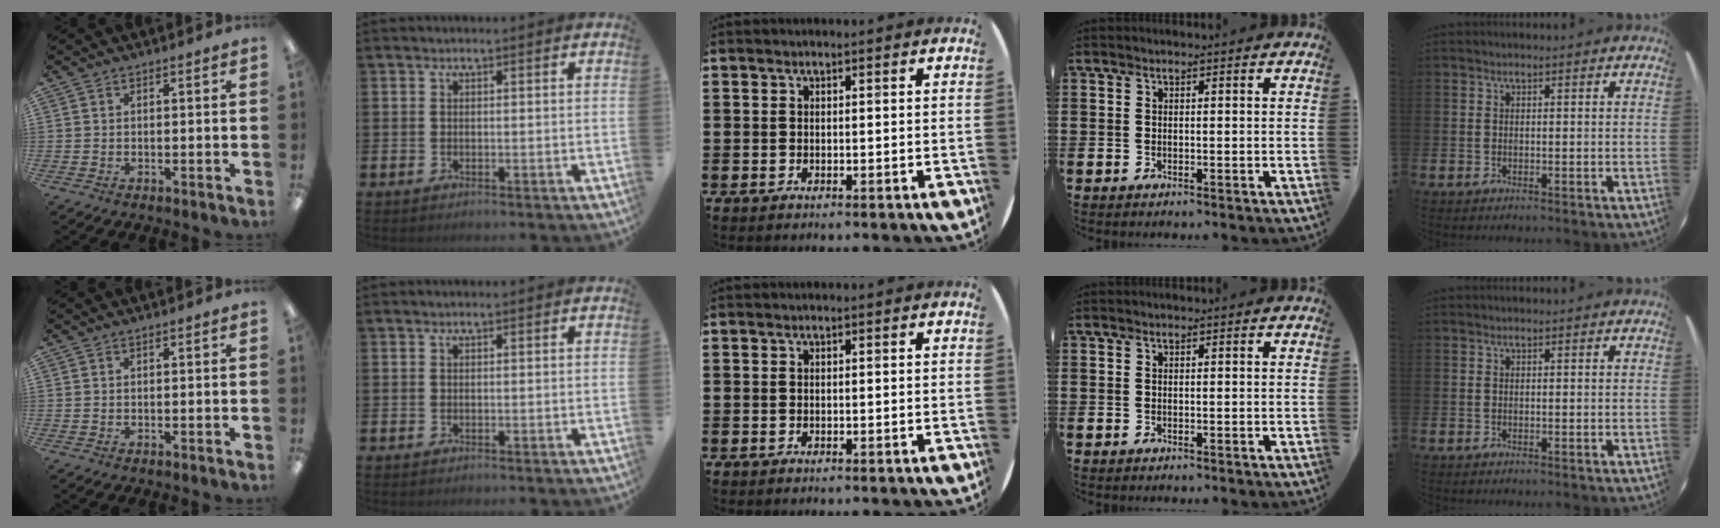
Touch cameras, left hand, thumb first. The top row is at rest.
{}